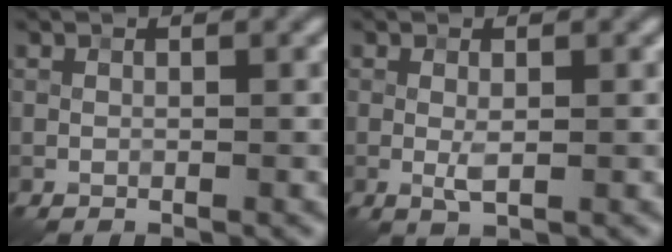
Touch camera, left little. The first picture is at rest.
{"total": 1.4, "force": [0.0, 0.4, 1.4], "torque": [-0.028, -0.001, -0.001]}